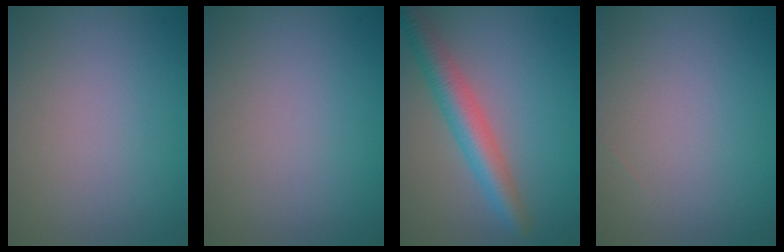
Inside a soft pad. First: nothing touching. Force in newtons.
{"total": 0.0}
{"total": 4.9, "press": 4.9, "slide": 0.3}
{"total": 0.0}